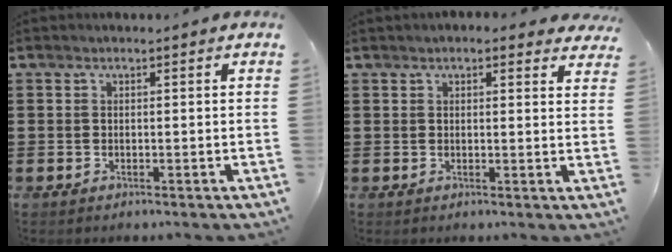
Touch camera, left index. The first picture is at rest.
{"total": 2.0, "force": [1.7, 0.5, 0.9], "torque": [-0.022, 0.005, 0.032]}